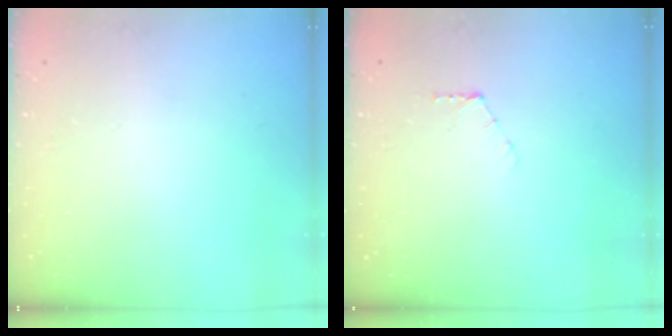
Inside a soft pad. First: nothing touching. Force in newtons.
{"total": 3.1, "press": 3.1, "slide": 0.4}